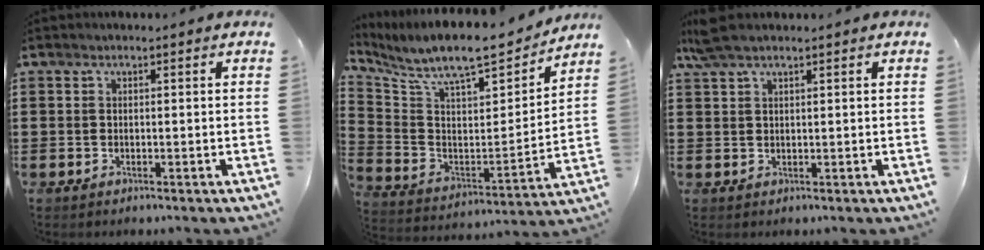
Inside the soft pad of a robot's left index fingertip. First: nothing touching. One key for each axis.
{"total": 9.5, "fx": 8.3, "fy": 1.8, "fz": 4.3, "tx": -0.114, "ty": -0.064, "tz": 0.138}
{"total": 3.7, "fx": 2.7, "fy": 0.7, "fz": 2.5, "tx": -0.054, "ty": 0.003, "tz": 0.051}